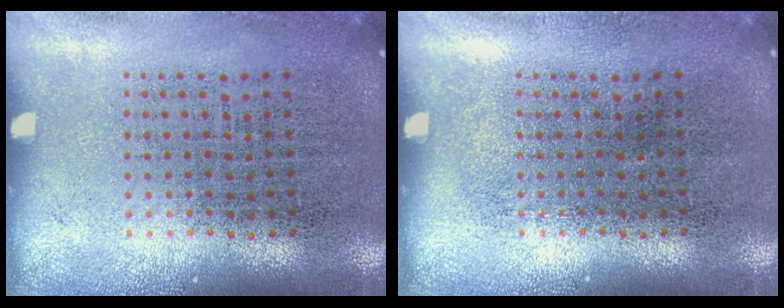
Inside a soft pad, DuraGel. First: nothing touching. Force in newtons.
{"total": 0.0}